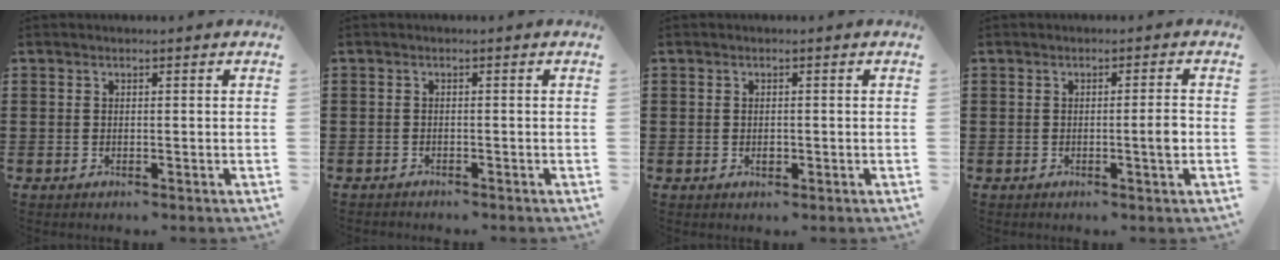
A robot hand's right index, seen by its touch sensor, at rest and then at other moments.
{"total": 0.8, "force": [-0.8, 0.1, 0.0], "torque": [-0.002, 0.000, -0.017]}
{"total": 1.1, "force": [-0.2, 0.5, 1.0], "torque": [-0.019, 0.000, -0.004]}
{"total": 2.7, "force": [-0.6, -0.1, 2.6], "torque": [-0.043, -0.005, -0.013]}